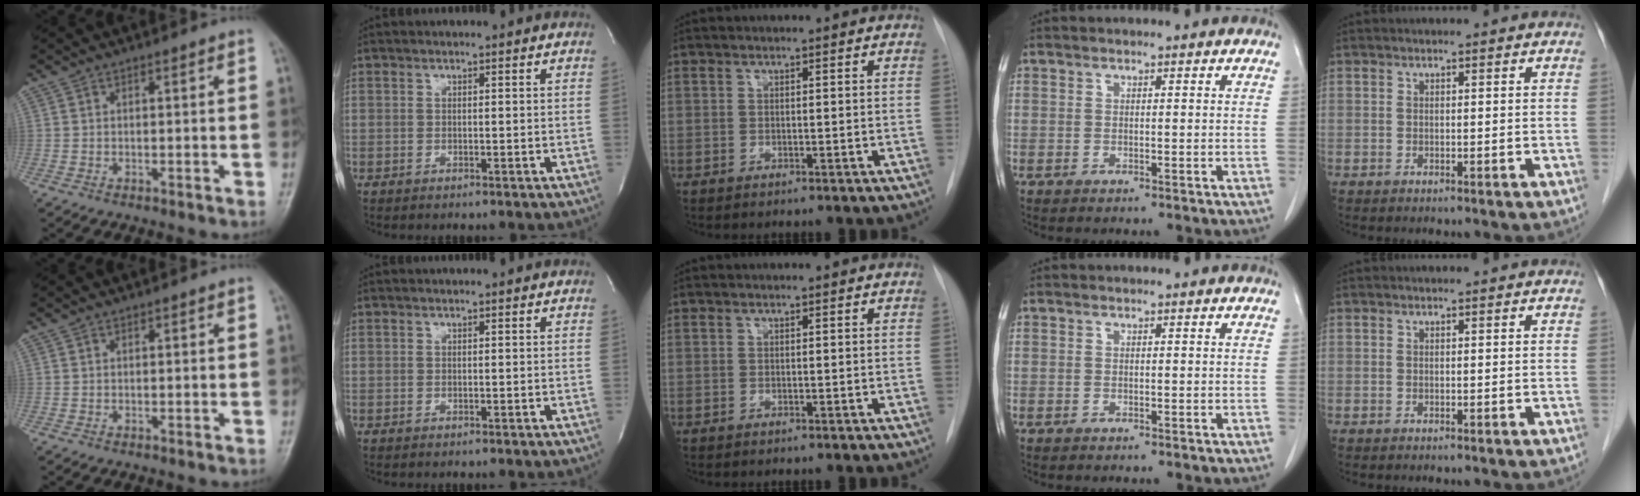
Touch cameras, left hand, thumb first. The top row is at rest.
{}